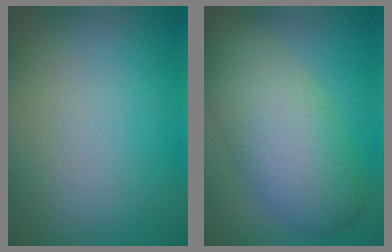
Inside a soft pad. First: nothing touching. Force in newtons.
{"total": 8.1, "press": 8.1, "slide": 0.4}